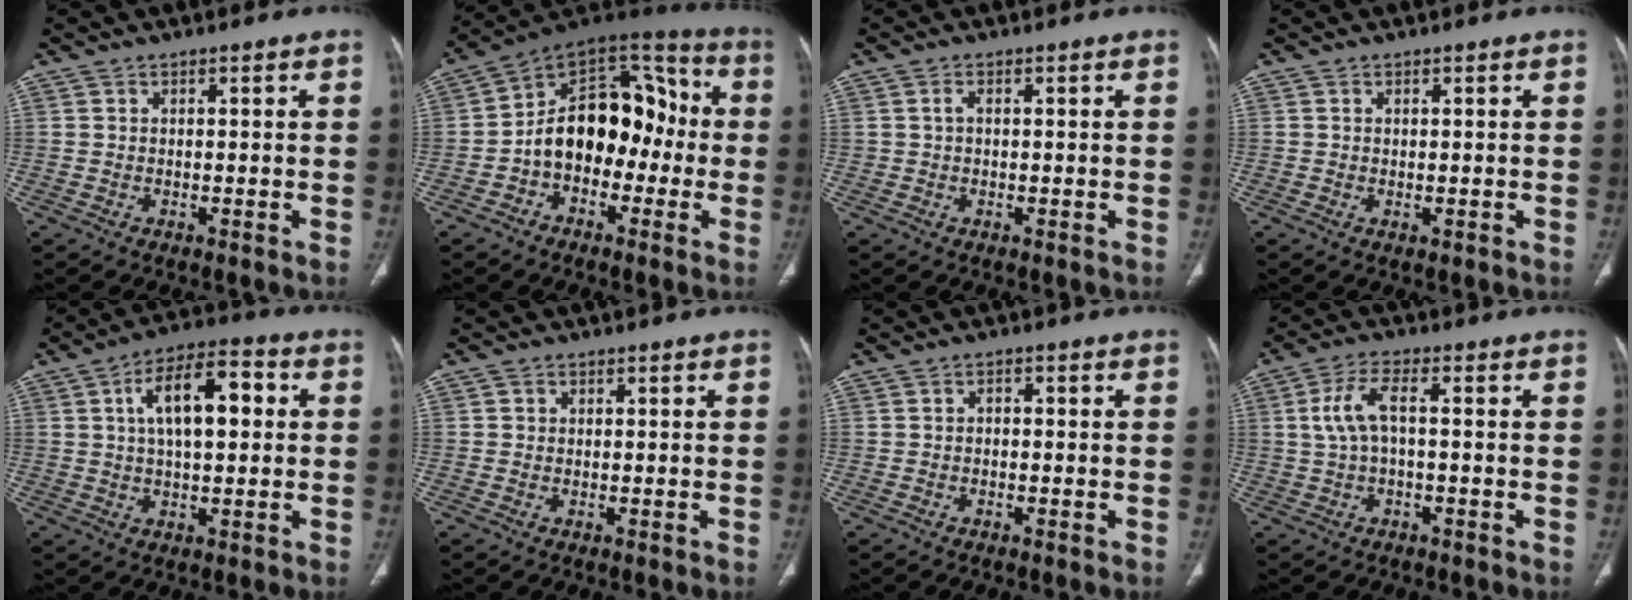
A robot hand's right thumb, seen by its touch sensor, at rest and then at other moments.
{"total": 17.1, "force": [-2.6, 11.6, 12.2], "torque": [-0.148, 0.061, -0.052]}
{"total": 1.2, "force": [0.1, 0.8, 0.9], "torque": [-0.015, 0.003, 0.002]}
{"total": 0.5, "force": [-0.1, 0.2, 0.5], "torque": [-0.011, -0.004, 0.000]}
{"total": 12.2, "force": [2.5, 5.6, 10.6], "torque": [-0.164, 0.019, 0.034]}
{"total": 0.7, "force": [0.1, 0.7, 0.1], "torque": [0.002, 0.001, 0.001]}
{"total": 0.8, "force": [-0.3, 0.6, 0.5], "torque": [-0.003, 0.005, -0.008]}
{"total": 6.0, "force": [0.4, 2.2, 5.6], "torque": [-0.135, 0.020, 0.006]}